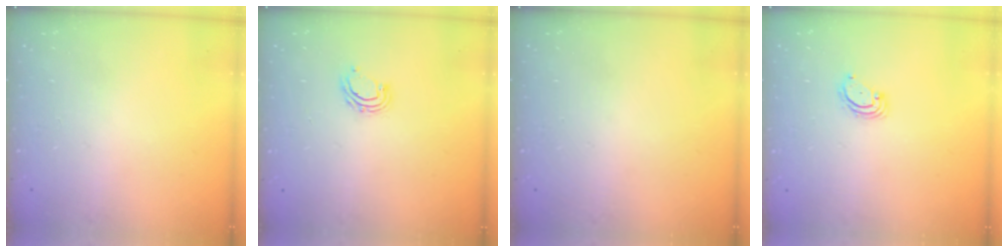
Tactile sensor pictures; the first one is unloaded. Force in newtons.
{"total": 4.9, "press": 4.9, "slide": 0.5}
{"total": 0.0}
{"total": 2.8, "press": 2.8, "slide": 0.3}